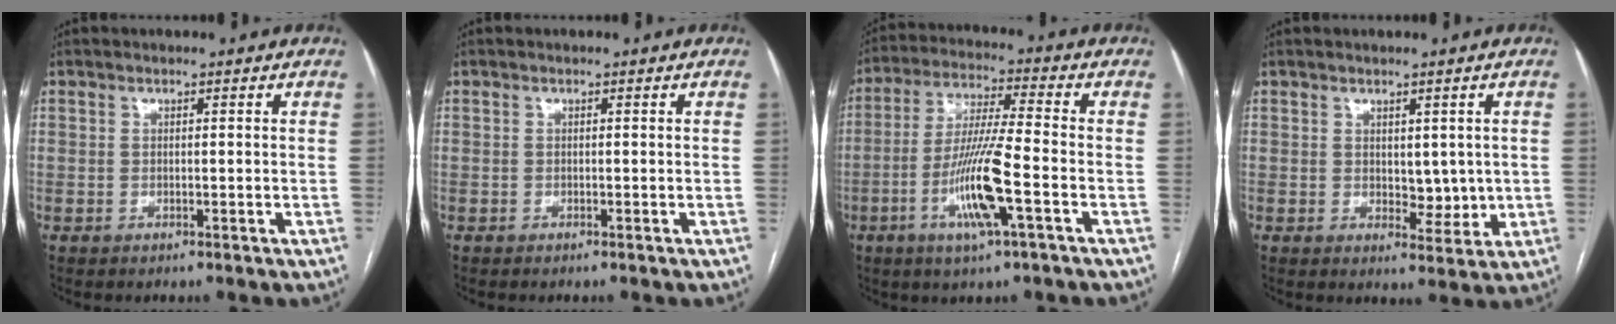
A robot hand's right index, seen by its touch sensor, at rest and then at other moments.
{"total": 0.0}
{"total": 11.8, "force": [-4.1, 0.3, 11.0], "torque": [-0.220, -0.010, -0.080]}
{"total": 4.2, "force": [0.5, 2.5, 3.3], "torque": [-0.041, -0.009, 0.015]}